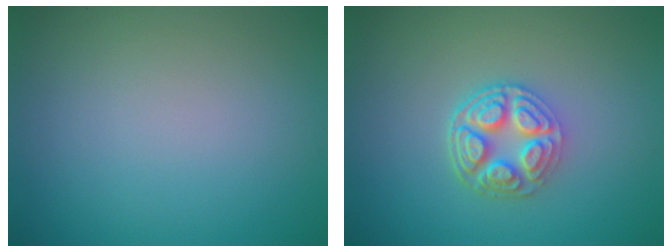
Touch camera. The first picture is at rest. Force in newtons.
{"total": 4.7, "press": 3.7, "slide": 2.9}